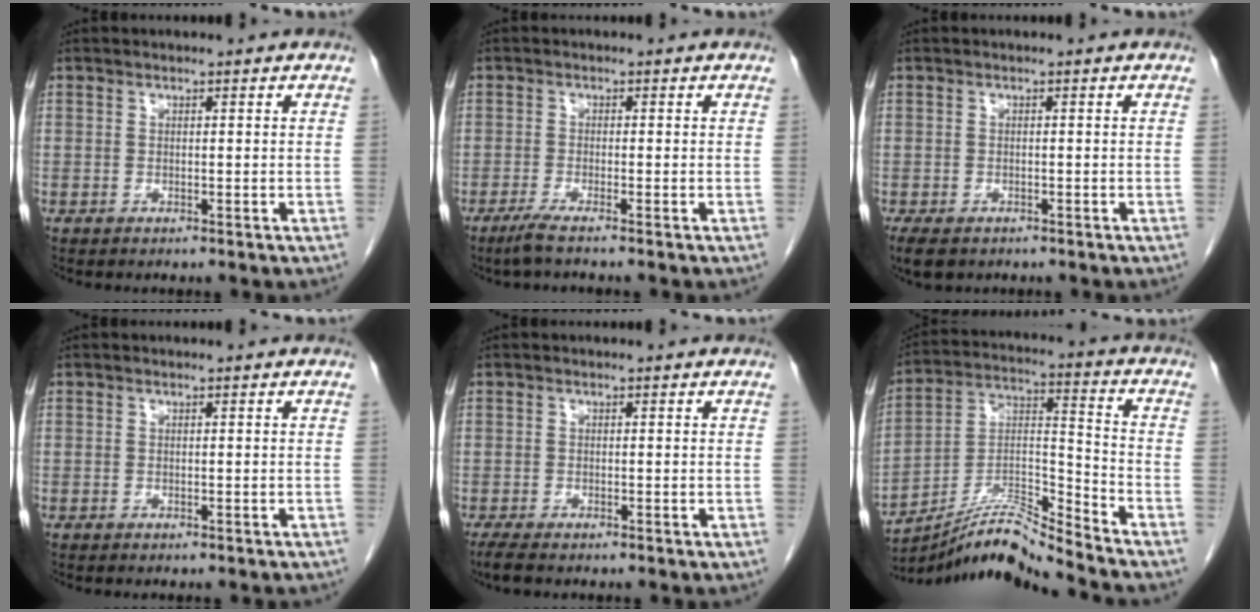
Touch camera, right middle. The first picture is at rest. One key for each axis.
{"total": 2.7, "fx": -2.0, "fy": -0.5, "fz": 1.7, "tx": -0.041, "ty": -0.006, "tz": -0.043}
{"total": 5.4, "fx": -3.7, "fy": 3.0, "fz": 2.6, "tx": -0.050, "ty": -0.009, "tz": -0.055}
{"total": 2.3, "fx": -2.0, "fy": 0.6, "fz": 1.0, "tx": -0.013, "ty": -0.003, "tz": -0.021}
{"total": 2.4, "fx": -1.9, "fy": 0.5, "fz": 1.4, "tx": -0.031, "ty": -0.009, "tz": -0.030}
{"total": 11.0, "fx": -10.4, "fy": -2.0, "fz": 2.9, "tx": -0.061, "ty": 0.022, "tz": -0.188}